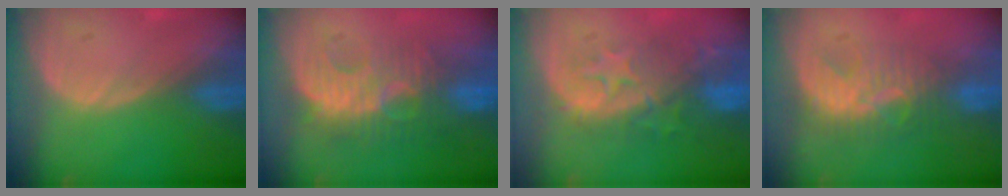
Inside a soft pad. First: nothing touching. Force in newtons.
{"total": 9.0, "press": 8.8, "slide": 1.7}
{"total": 10.2, "press": 8.9, "slide": 5.0}
{"total": 7.8, "press": 7.2, "slide": 2.8}